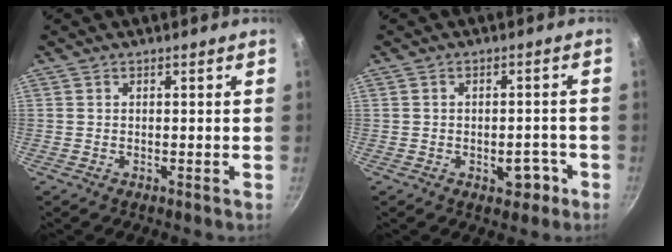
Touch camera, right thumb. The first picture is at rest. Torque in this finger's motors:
{"motor_torque": [-0.49, -0.27, -0.19, 0.09, 0.00]}